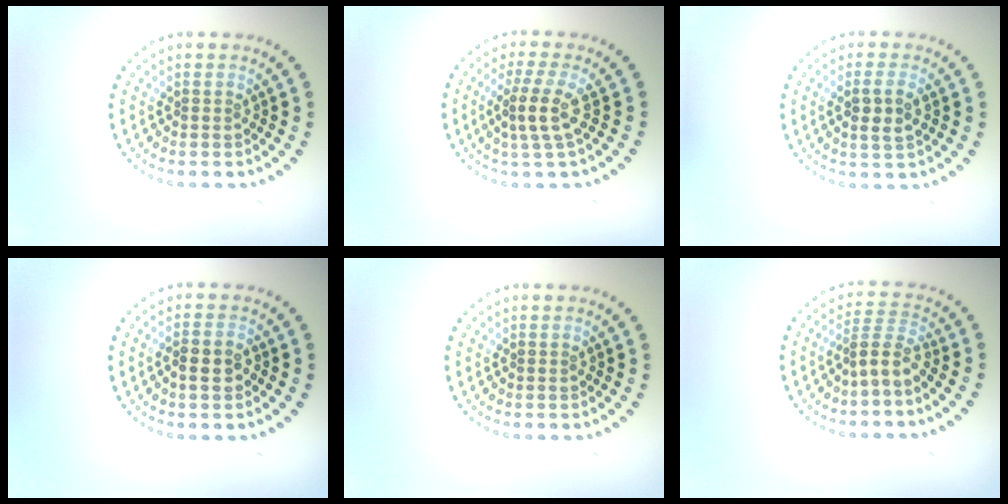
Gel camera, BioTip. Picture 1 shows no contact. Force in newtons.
{"total": 3.0, "press": 2.4, "slide": 1.8}
{"total": 2.3, "press": 2.2, "slide": 0.7}
{"total": 2.0, "press": 1.9, "slide": 0.5}
{"total": 0.0}
{"total": 2.7, "press": 1.9, "slide": 2.0}